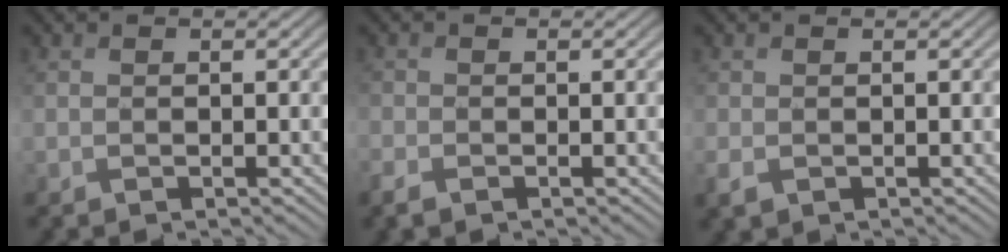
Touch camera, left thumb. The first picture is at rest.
{"total": 2.0, "force": [-1.4, 1.1, 1.0], "torque": [-0.029, -0.009, -0.035]}
{"total": 1.7, "force": [-0.6, 1.3, 0.9], "torque": [-0.033, -0.007, -0.011]}